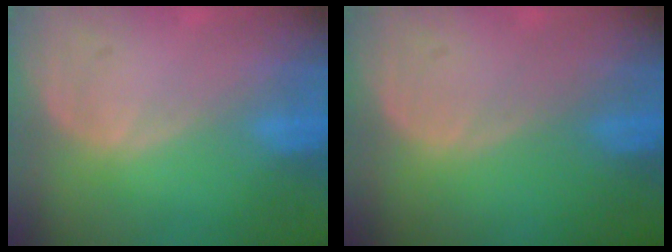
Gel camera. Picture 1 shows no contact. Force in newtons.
{"total": 0.0}